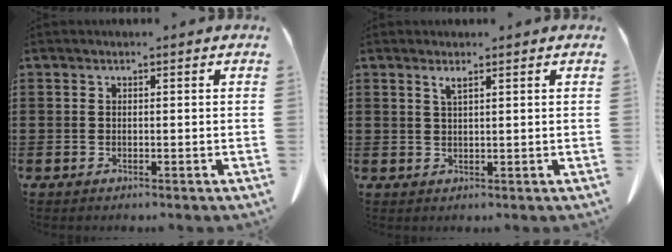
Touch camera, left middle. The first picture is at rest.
{"total": 1.6, "force": [1.0, 0.1, 1.2], "torque": [-0.026, 0.001, 0.018]}